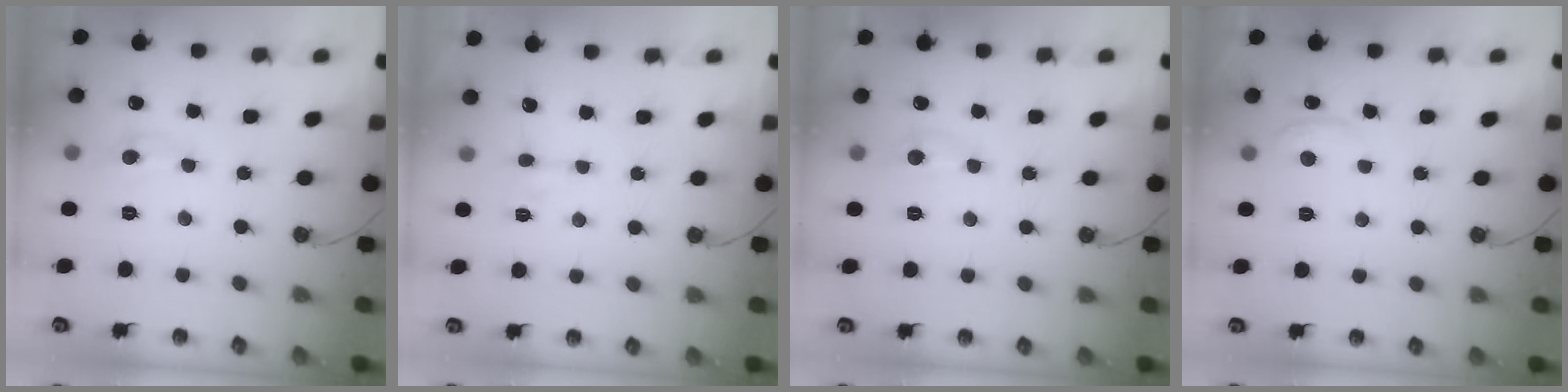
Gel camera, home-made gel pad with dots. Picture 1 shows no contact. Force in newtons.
{"total": 1.3, "press": 1.2, "slide": 0.3}
{"total": 0.8, "press": 0.6, "slide": 0.5}
{"total": 1.8, "press": 1.6, "slide": 0.8}